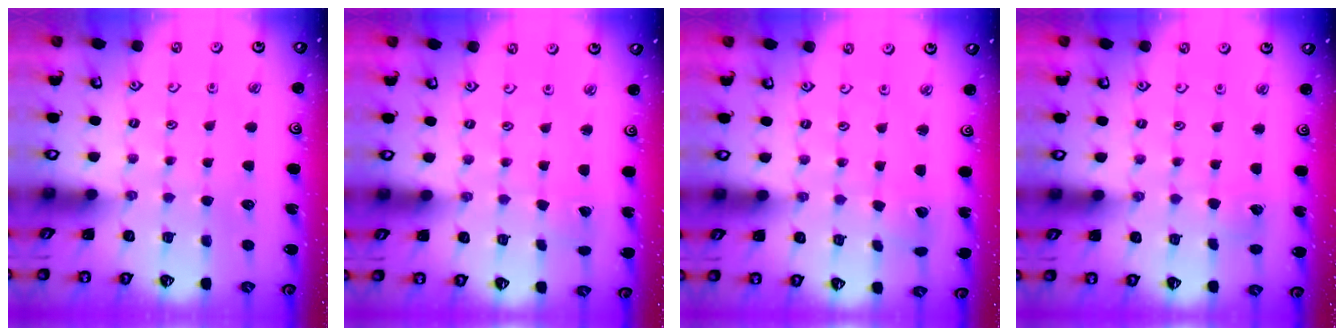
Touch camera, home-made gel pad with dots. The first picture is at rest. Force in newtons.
{"total": 1.2, "press": 1.2, "slide": 0.0}
{"total": 2.3, "press": 2.3, "slide": 0.2}
{"total": 3.3, "press": 3.3, "slide": 0.3}